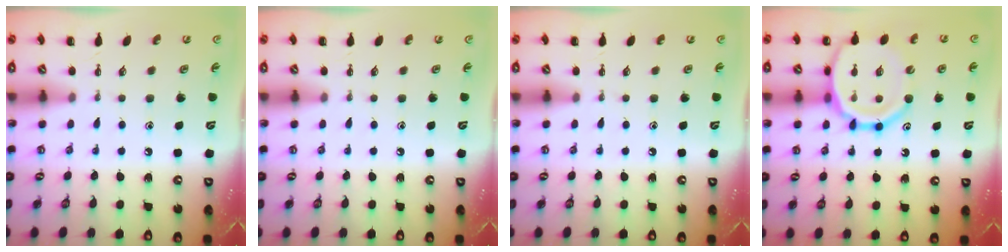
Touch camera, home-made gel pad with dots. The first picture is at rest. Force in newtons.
{"total": 0.0}
{"total": 0.0}
{"total": 18.1, "press": 17.8, "slide": 3.3}